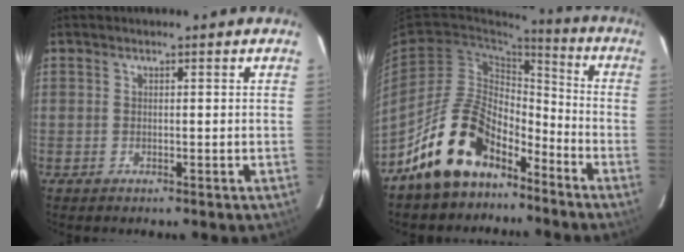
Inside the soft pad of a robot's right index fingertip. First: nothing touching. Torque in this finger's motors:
{"motor_torque": [0.77, -0.72, 1.05, 0.21]}